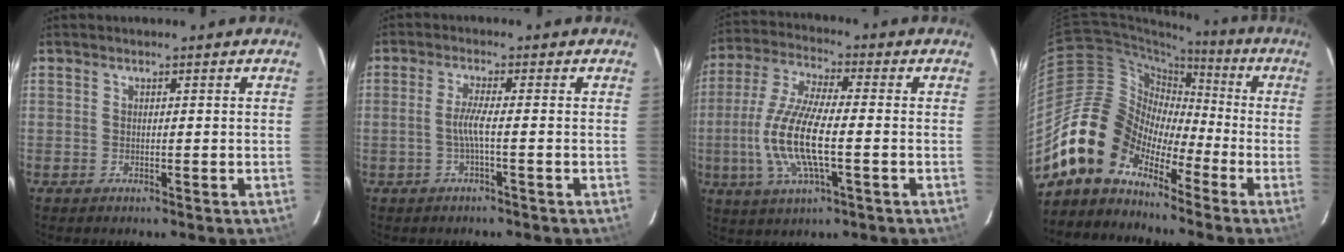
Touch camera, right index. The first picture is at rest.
{"total": 3.0, "force": [-1.0, -0.6, 2.8], "torque": [-0.060, -0.002, -0.018]}
{"total": 13.6, "force": [-2.6, 3.6, 12.9], "torque": [-0.271, -0.008, -0.052]}
{"total": 12.7, "force": [-9.3, 7.8, 3.8], "torque": [-0.078, 0.035, -0.191]}